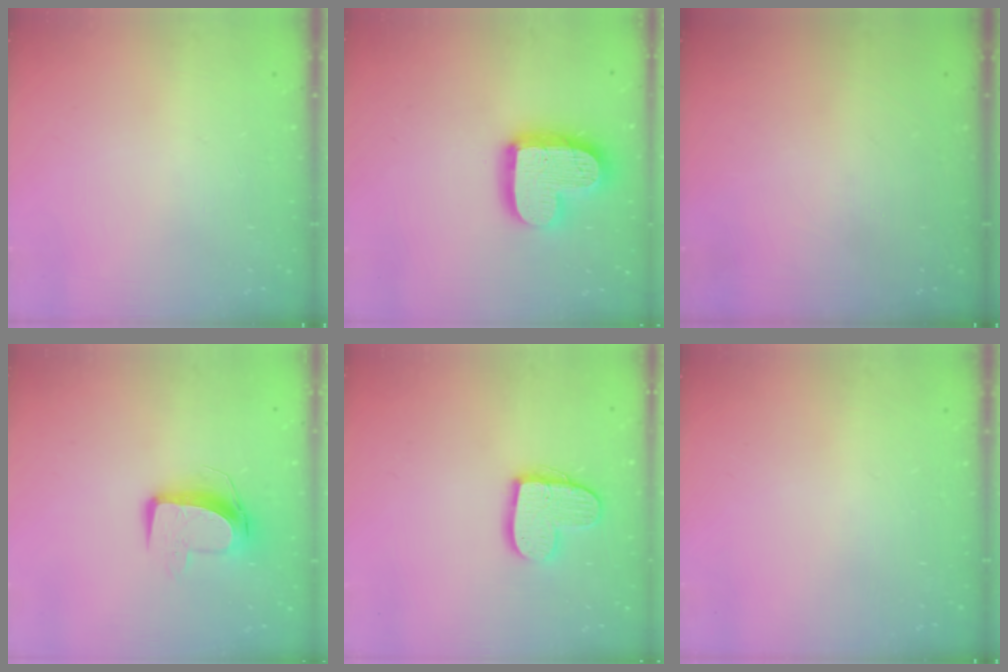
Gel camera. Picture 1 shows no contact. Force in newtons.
{"total": 17.0, "press": 17.0, "slide": 1.3}
{"total": 0.0}
{"total": 10.5, "press": 10.4, "slide": 0.9}
{"total": 13.5, "press": 13.5, "slide": 0.9}
{"total": 0.0}